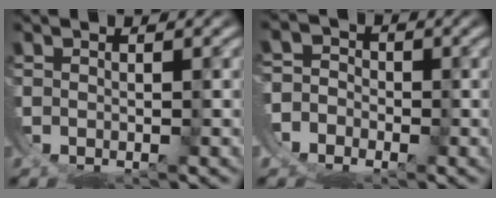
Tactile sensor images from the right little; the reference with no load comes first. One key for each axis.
{"total": 5.3, "fx": -2.1, "fy": 4.9, "fz": 0.0, "tx": -0.027, "ty": -0.023, "tz": -0.041}